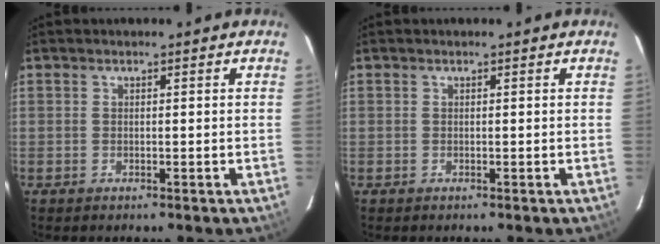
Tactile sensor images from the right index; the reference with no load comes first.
{"total": 0.0}